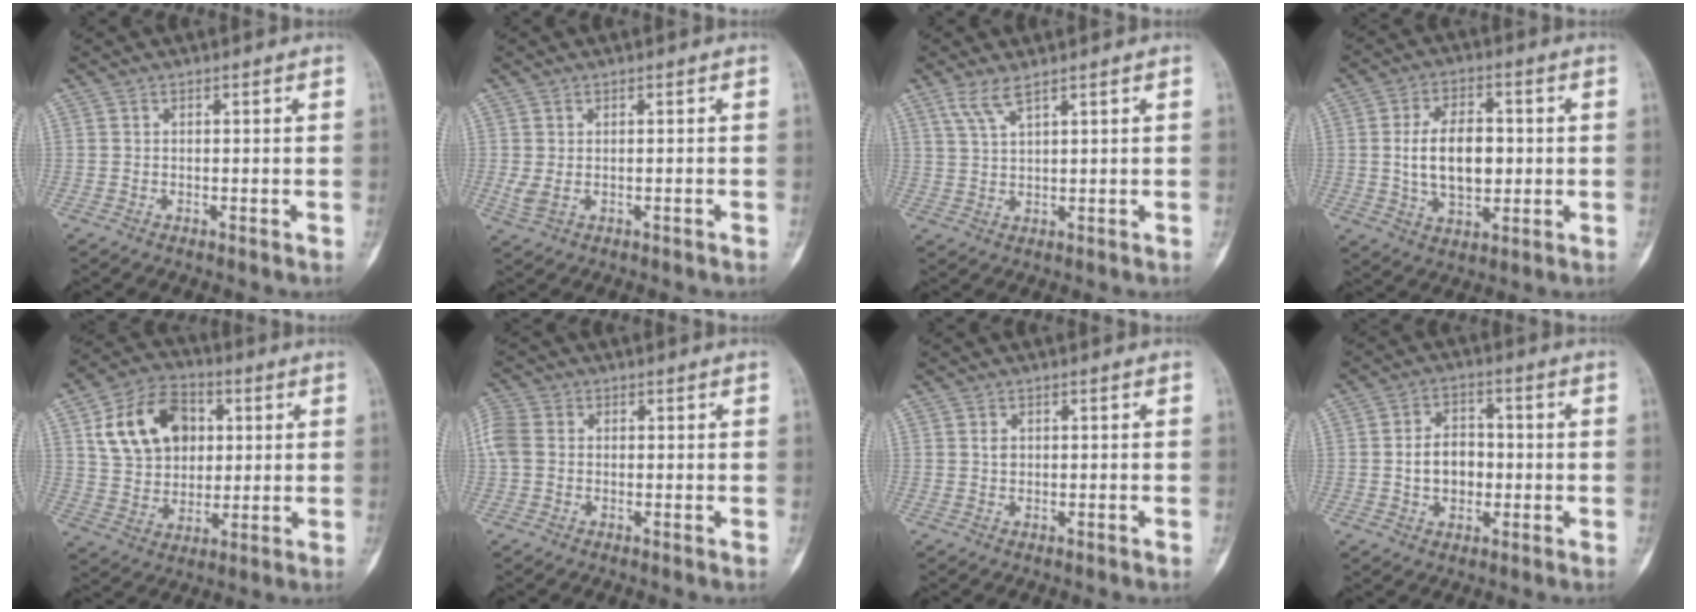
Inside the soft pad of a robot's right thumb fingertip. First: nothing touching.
{"total": 2.5, "force": [-0.4, 1.3, 2.1], "torque": [-0.053, 0.005, 0.002]}
{"total": 4.1, "force": [2.8, 0.7, 2.9], "torque": [-0.071, -0.007, 0.066]}
{"total": 11.6, "force": [0.2, 7.1, 9.2], "torque": [-0.141, 0.005, 0.009]}
{"total": 15.6, "force": [4.4, 11.6, 9.6], "torque": [-0.133, 0.003, 0.077]}
{"total": 5.4, "force": [0.1, 4.2, 3.3], "torque": [-0.087, 0.013, -0.005]}
{"total": 1.1, "force": [0.1, 0.7, 0.7], "torque": [-0.012, 0.001, 0.003]}
{"total": 7.5, "force": [-0.7, 5.5, 4.9], "torque": [-0.061, 0.017, -0.015]}